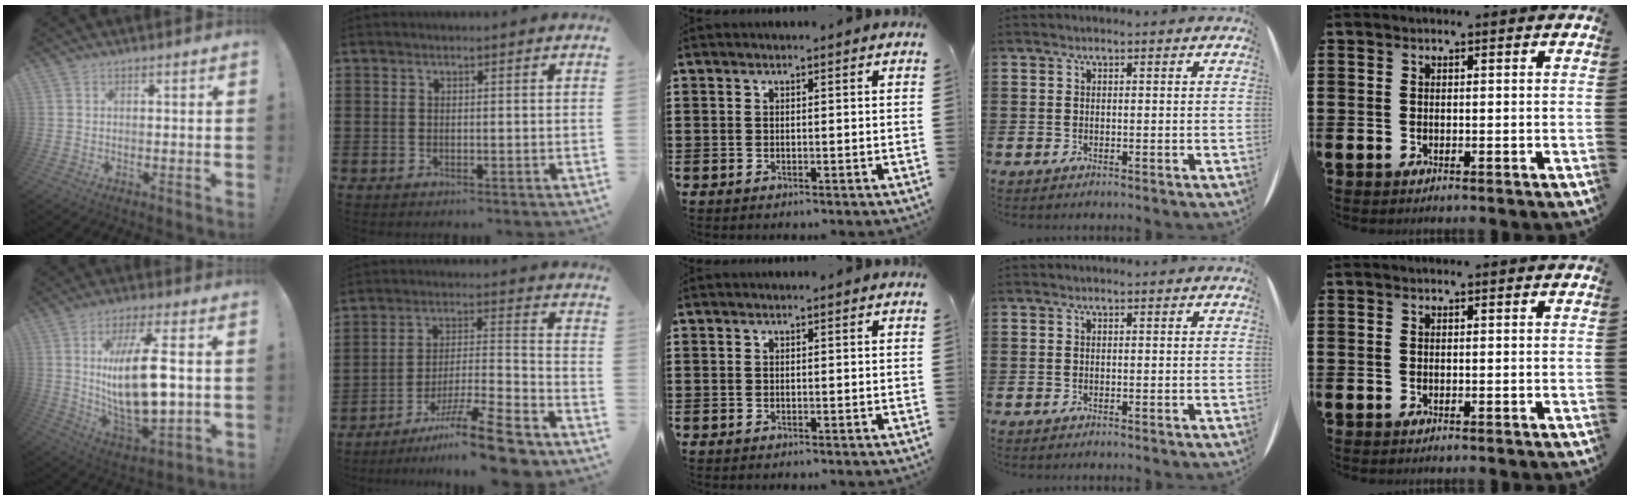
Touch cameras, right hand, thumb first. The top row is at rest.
{"thumb": {"total": 19.1, "force": [2.4, 6.9, 17.7], "torque": [-0.339, -0.018, 0.029]}, "index": {"total": 13.2, "force": [-10.2, 1.0, 8.2], "torque": [-0.118, 0.037, -0.186]}}